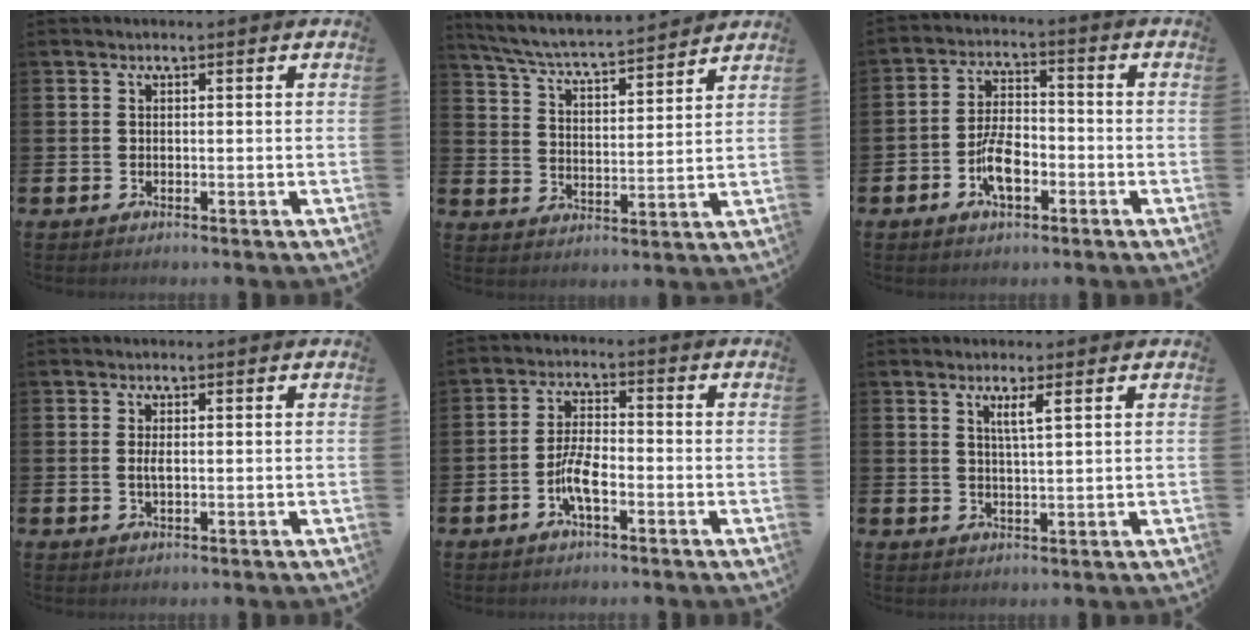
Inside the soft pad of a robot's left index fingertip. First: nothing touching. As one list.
[{"total": 5.4, "force": [5.2, 0.0, 1.5], "torque": [-0.055, -0.045, 0.085]}, {"total": 6.0, "force": [-2.3, 3.0, 4.7], "torque": [-0.083, 0.005, -0.047]}, {"total": 1.3, "force": [0.1, 0.4, 1.3], "torque": [-0.019, -0.001, 0.000]}, {"total": 4.8, "force": [-1.7, 1.6, 4.1], "torque": [-0.084, 0.005, -0.035]}, {"total": 2.6, "force": [1.8, 0.0, 1.8], "torque": [-0.033, -0.003, 0.030]}]